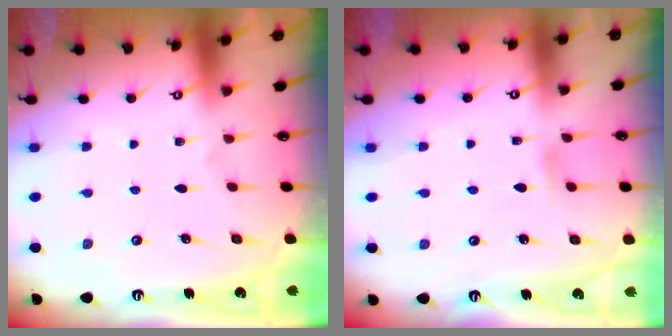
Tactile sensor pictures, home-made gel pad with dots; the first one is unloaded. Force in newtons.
{"total": 2.8, "press": 2.7, "slide": 0.5}